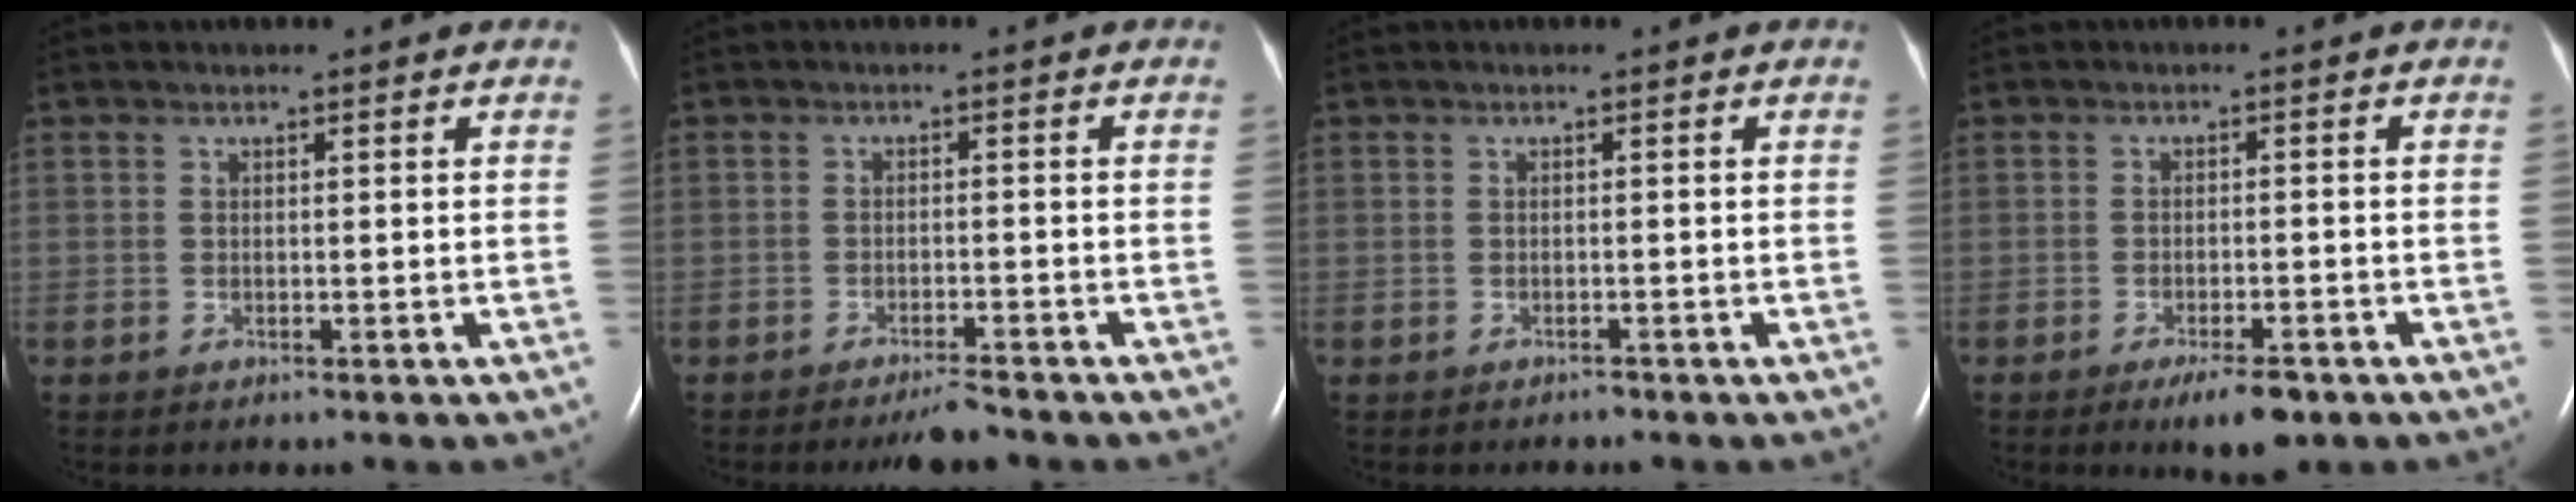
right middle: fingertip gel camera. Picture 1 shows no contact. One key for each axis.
{"total": 3.0, "fx": -2.8, "fy": -0.1, "fz": 1.1, "tx": -0.021, "ty": -0.010, "tz": -0.046}
{"total": 0.6, "fx": -0.6, "fy": 0.2, "fz": 0.1, "tx": -0.005, "ty": -0.001, "tz": -0.009}
{"total": 5.2, "fx": -3.4, "fy": 1.4, "fz": 3.6, "tx": -0.059, "ty": -0.006, "tz": -0.047}